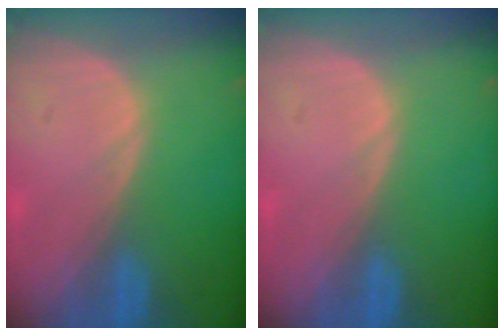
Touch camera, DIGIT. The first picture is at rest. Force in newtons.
{"total": 0.0}